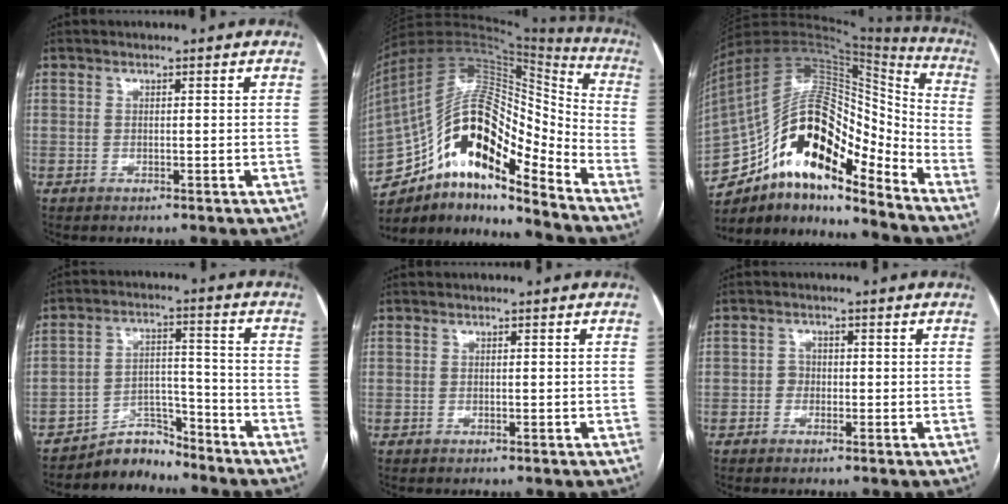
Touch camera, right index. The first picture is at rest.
{"total": 20.4, "force": [-11.3, 6.6, 15.6], "torque": [-0.294, 0.052, -0.188]}
{"total": 21.0, "force": [-12.9, 7.3, 15.0], "torque": [-0.286, 0.049, -0.217]}
{"total": 5.9, "force": [-5.7, 1.7, -0.3], "torque": [0.016, 0.029, -0.098]}
{"total": 0.0}
{"total": 1.5, "force": [-0.5, 1.3, 0.5], "torque": [-0.002, 0.007, -0.010]}